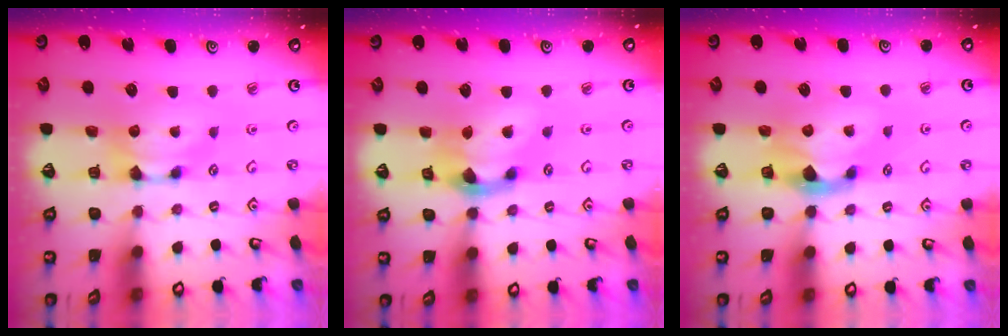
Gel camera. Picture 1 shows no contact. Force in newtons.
{"total": 4.0, "press": 3.5, "slide": 2.1}
{"total": 2.3, "press": 1.9, "slide": 1.2}